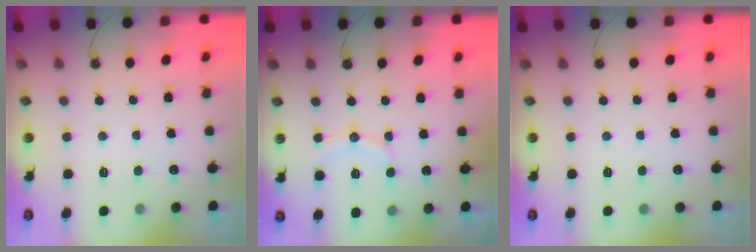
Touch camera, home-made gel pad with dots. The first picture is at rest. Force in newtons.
{"total": 8.1, "press": 7.8, "slide": 2.2}
{"total": 0.0}